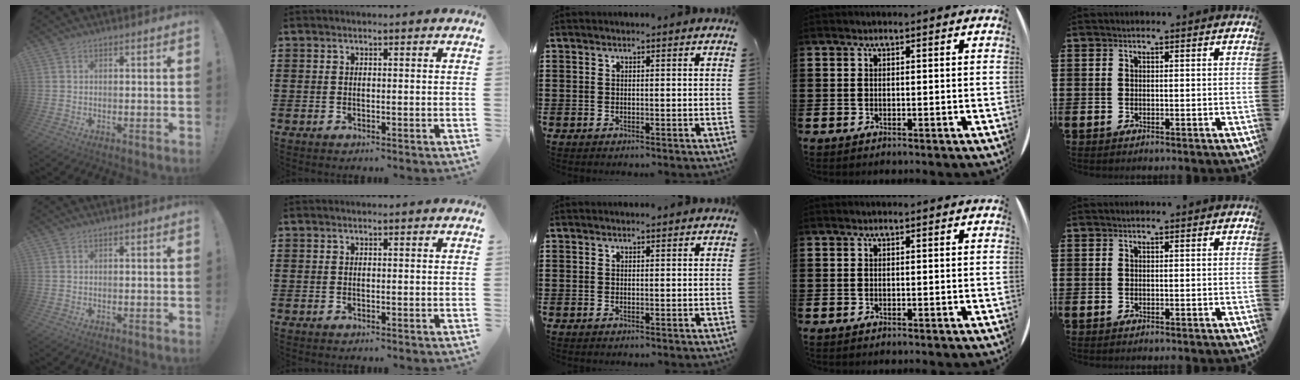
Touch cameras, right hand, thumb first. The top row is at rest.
{}